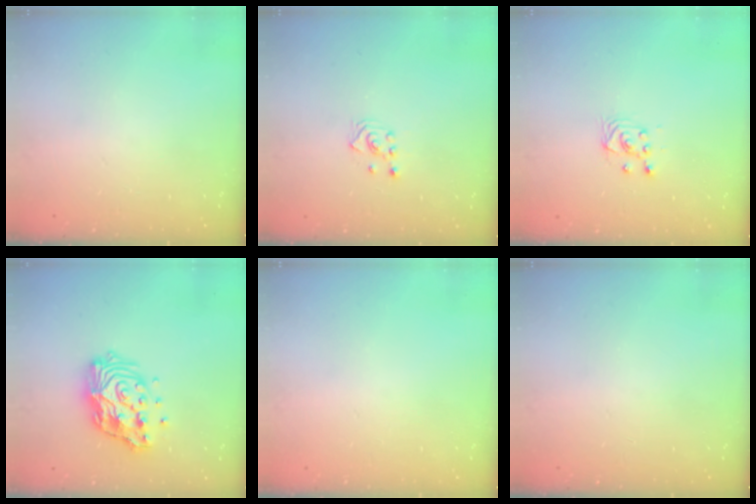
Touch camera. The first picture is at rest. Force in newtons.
{"total": 2.6, "press": 2.4, "slide": 0.9}
{"total": 3.1, "press": 2.8, "slide": 1.3}
{"total": 14.9, "press": 14.8, "slide": 1.5}
{"total": 0.0}
{"total": 0.0}